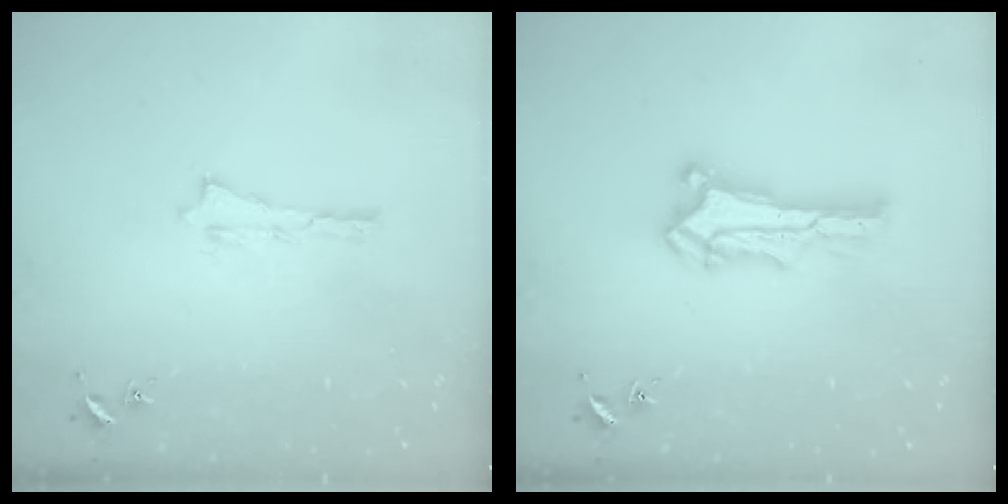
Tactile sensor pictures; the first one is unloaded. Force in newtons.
{"total": 1.5, "press": 1.5, "slide": 0.2}